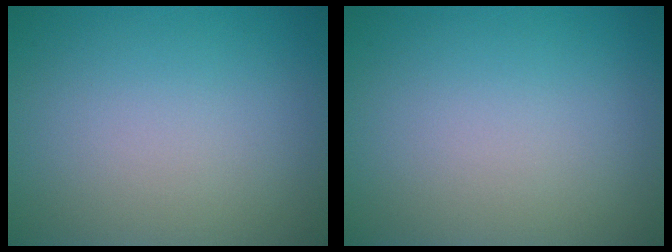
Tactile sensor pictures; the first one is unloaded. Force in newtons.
{"total": 0.0}